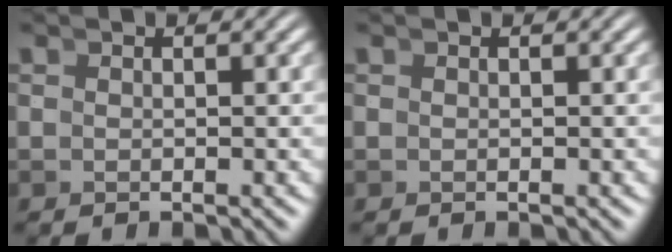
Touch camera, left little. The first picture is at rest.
{"total": 0.0}